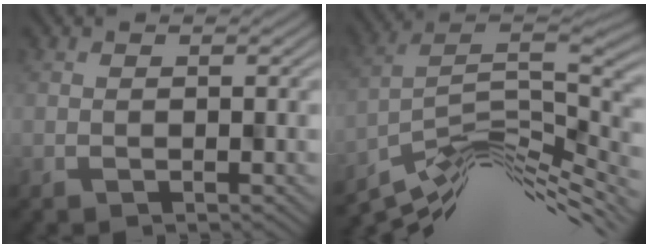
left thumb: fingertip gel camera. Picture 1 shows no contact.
{"total": 13.4, "force": [-7.4, 4.4, 10.3], "torque": [-0.200, -0.007, -0.123]}